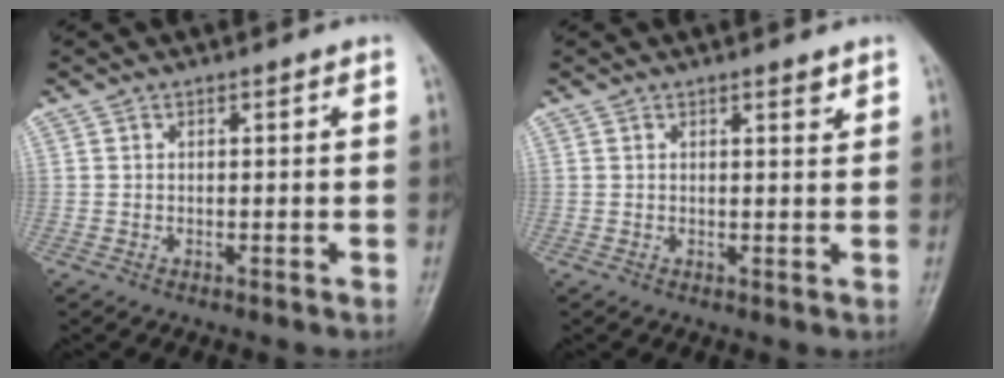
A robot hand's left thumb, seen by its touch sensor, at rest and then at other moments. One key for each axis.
{"total": 1.6, "fx": 1.1, "fy": 0.4, "fz": 1.0, "tx": -0.012, "ty": -0.007, "tz": 0.015}